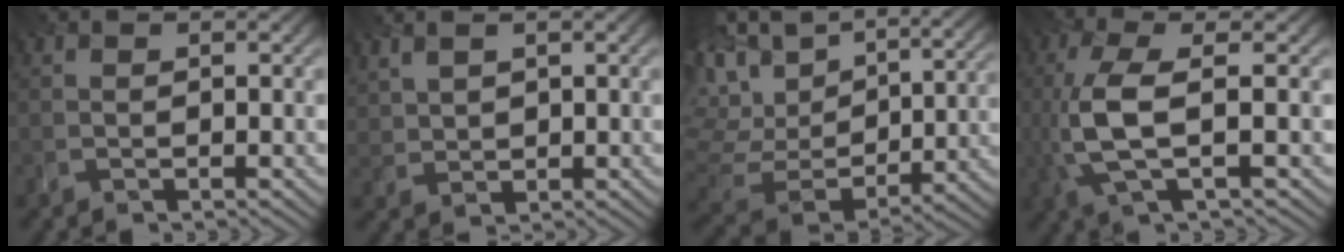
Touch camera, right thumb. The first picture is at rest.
{"total": 2.7, "force": [1.9, 1.6, 1.2], "torque": [-0.035, 0.004, 0.045]}
{"total": 18.9, "force": [10.7, 10.0, 12.0], "torque": [-0.298, 0.044, 0.188]}
{"total": 6.6, "force": [-0.1, 2.1, 6.2], "torque": [-0.147, 0.002, -0.004]}